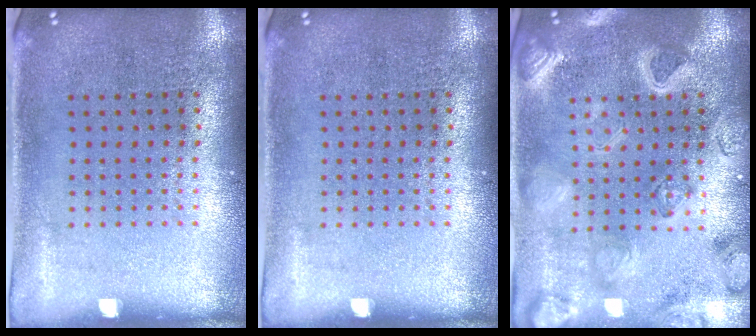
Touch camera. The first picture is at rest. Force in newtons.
{"total": 0.0}
{"total": 3.1, "press": 3.0, "slide": 0.9}